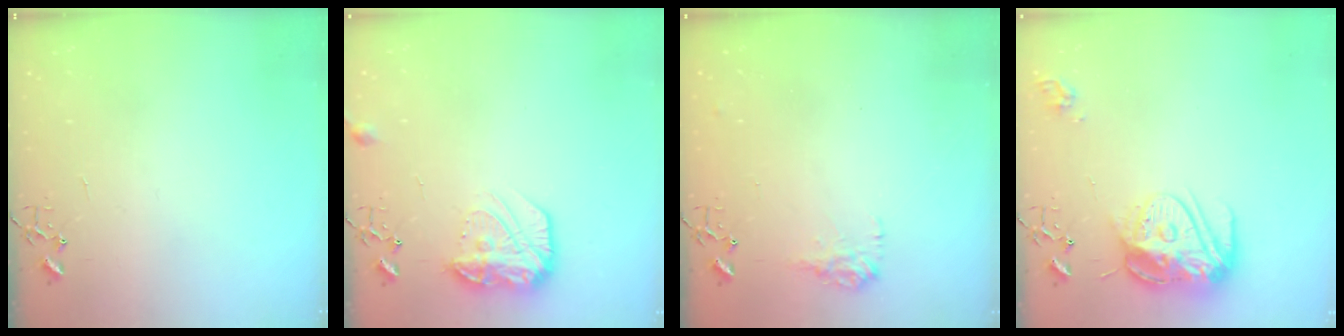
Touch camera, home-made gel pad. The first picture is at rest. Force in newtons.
{"total": 13.9, "press": 13.8, "slide": 0.8}
{"total": 9.2, "press": 9.2, "slide": 0.4}
{"total": 19.1, "press": 19.1, "slide": 1.5}